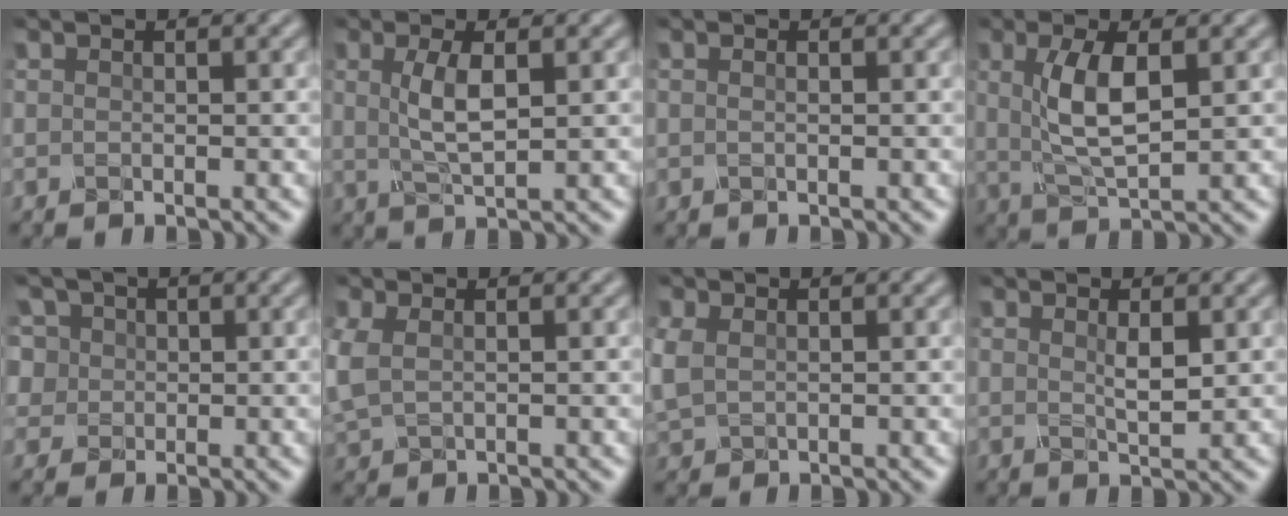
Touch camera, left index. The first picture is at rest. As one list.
[{"total": 3.4, "force": [0.8, 1.0, 3.2], "torque": [-0.069, 0.000, 0.016]}, {"total": 0.6, "force": [0.1, 0.2, 0.5], "torque": [-0.009, -0.005, 0.001]}, {"total": 5.1, "force": [1.0, 1.7, 4.7], "torque": [-0.098, 0.000, 0.022]}, {"total": 6.6, "force": [2.8, 5.3, 2.8], "torque": [-0.057, 0.026, 0.024]}, {"total": 2.8, "force": [0.5, 1.8, 2.0], "torque": [-0.062, 0.000, 0.014]}, {"total": 2.6, "force": [0.5, 1.9, 1.7], "torque": [-0.057, 0.000, 0.014]}, {"total": 1.8, "force": [0.7, 0.5, 1.6], "torque": [-0.033, -0.004, 0.014]}]